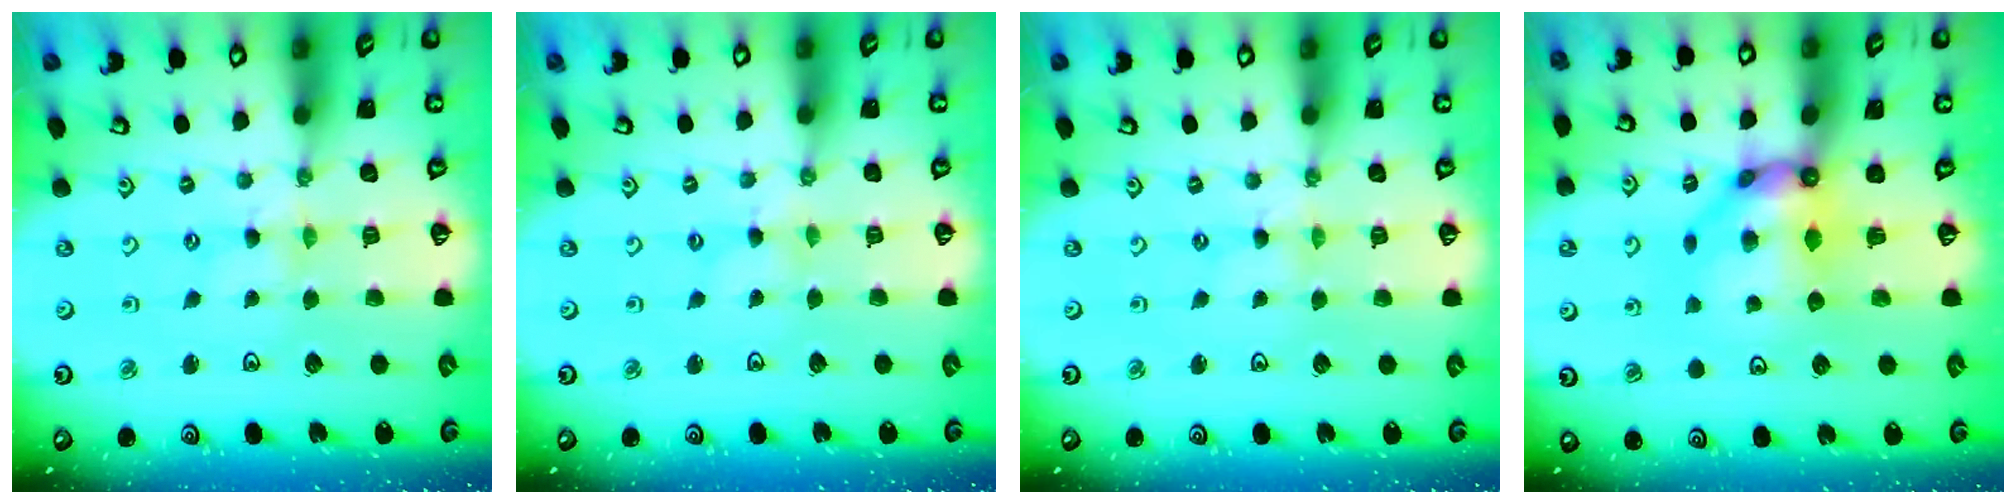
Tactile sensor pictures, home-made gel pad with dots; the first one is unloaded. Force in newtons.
{"total": 0.0}
{"total": 0.0}
{"total": 10.3, "press": 10.2, "slide": 0.7}